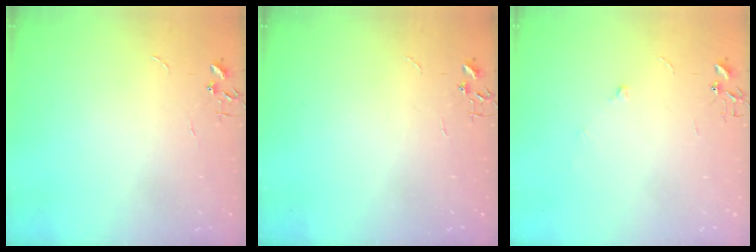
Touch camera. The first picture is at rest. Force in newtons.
{"total": 0.0}
{"total": 5.4, "press": 5.1, "slide": 1.8}